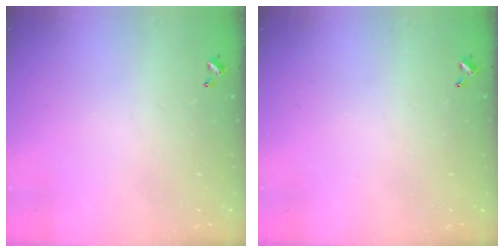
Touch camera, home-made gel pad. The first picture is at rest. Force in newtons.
{"total": 0.0}